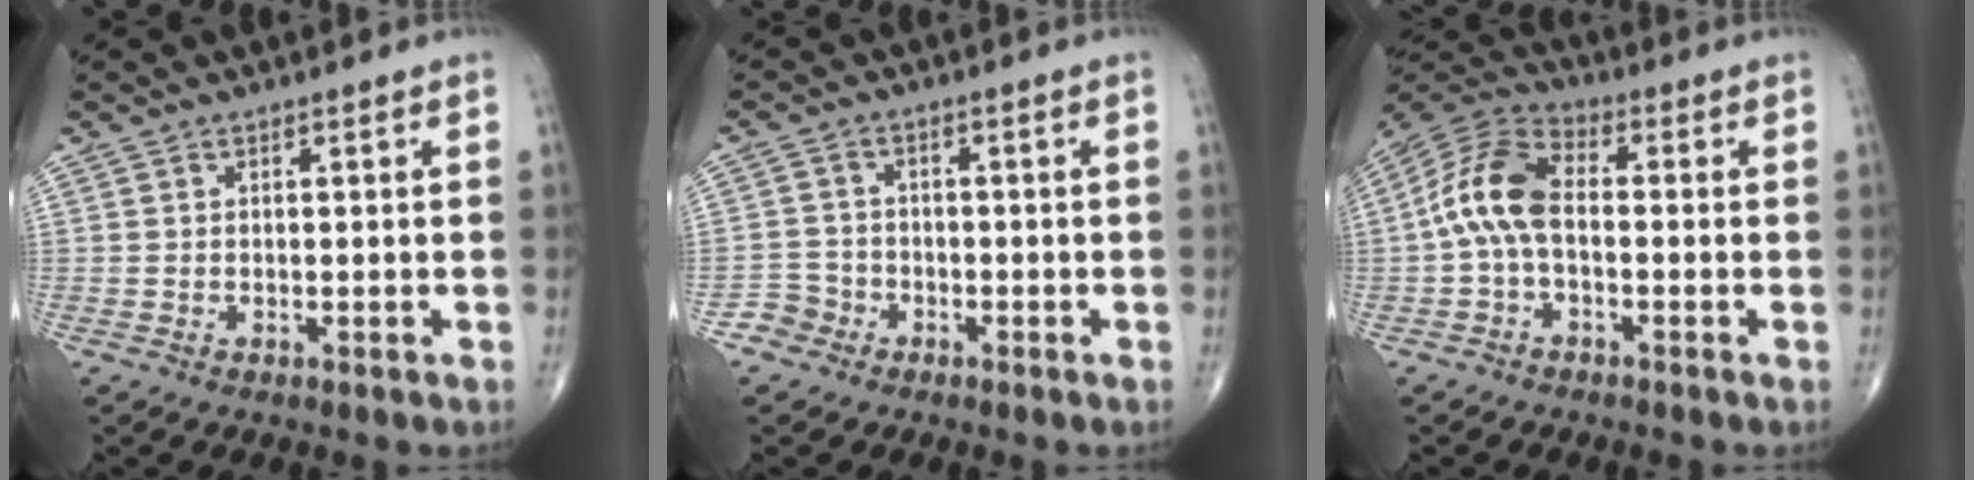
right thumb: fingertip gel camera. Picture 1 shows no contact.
{"total": 3.4, "force": [-2.0, 2.7, -0.1], "torque": [0.017, 0.016, -0.045]}
{"total": 10.7, "force": [-0.7, 5.8, 8.9], "torque": [-0.182, 0.032, -0.025]}